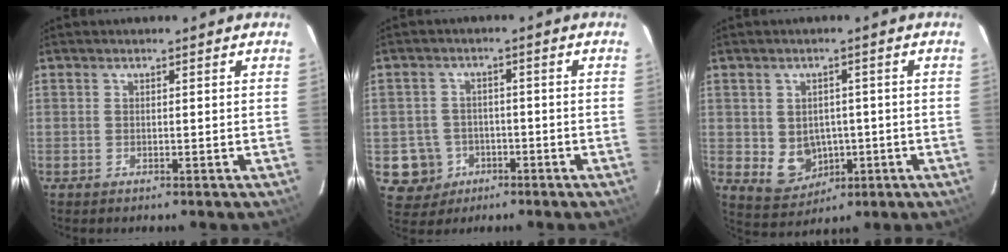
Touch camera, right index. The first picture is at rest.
{"total": 6.9, "force": [-2.3, 6.5, 0.8], "torque": [-0.035, 0.022, -0.026]}
{"total": 6.9, "force": [-1.1, 6.1, 3.0], "torque": [-0.068, 0.002, 0.007]}